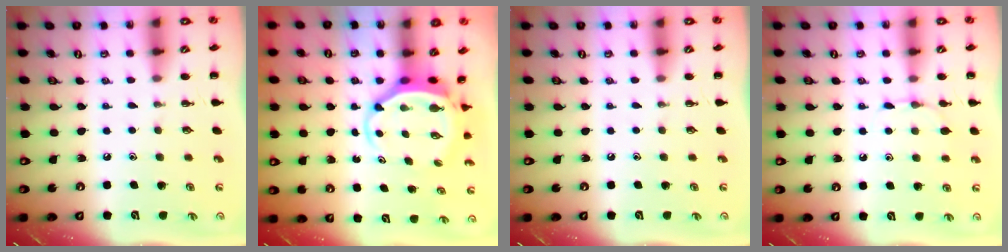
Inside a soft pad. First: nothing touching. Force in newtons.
{"total": 5.1, "press": 4.9, "slide": 1.2}
{"total": 0.0}
{"total": 4.4, "press": 4.2, "slide": 1.2}